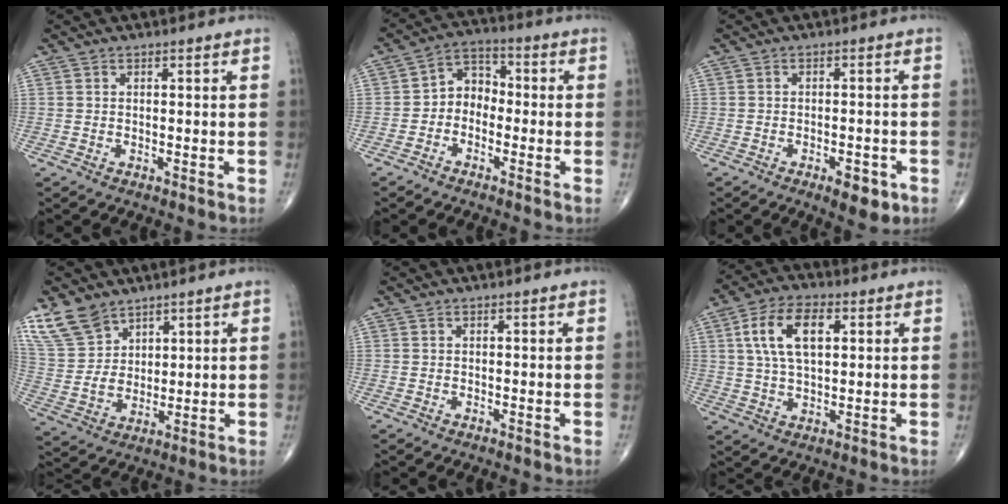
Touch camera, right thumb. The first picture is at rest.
{"total": 5.9, "force": [-1.6, 4.6, 3.2], "torque": [-0.025, 0.032, -0.048]}
{"total": 5.4, "force": [-2.6, 2.2, 4.1], "torque": [-0.049, 0.006, -0.031]}
{"total": 10.4, "force": [7.3, 6.3, 3.7], "torque": [-0.063, -0.027, 0.163]}
{"total": 0.0}
{"total": 11.1, "force": [3.1, 5.8, 9.0], "torque": [-0.161, 0.006, 0.055]}